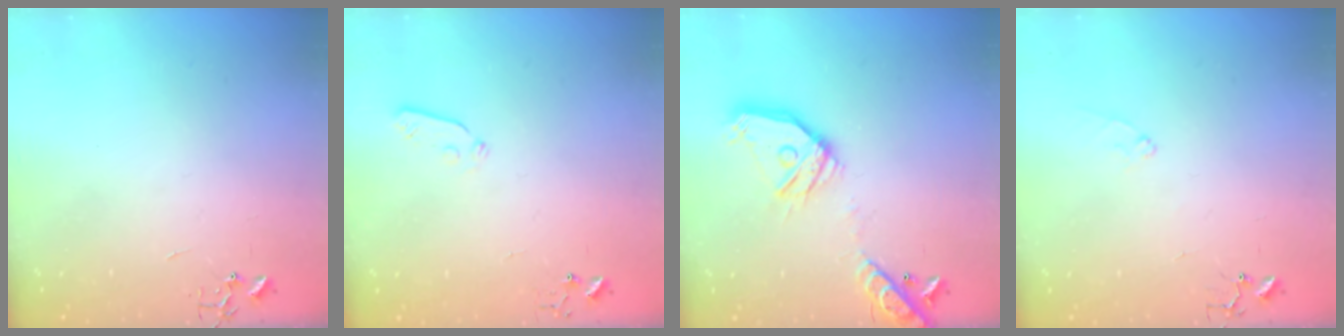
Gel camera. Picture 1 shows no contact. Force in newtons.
{"total": 3.5, "press": 3.3, "slide": 1.0}
{"total": 18.8, "press": 18.6, "slide": 3.0}
{"total": 7.5, "press": 7.5, "slide": 0.7}